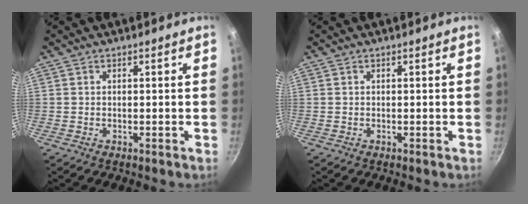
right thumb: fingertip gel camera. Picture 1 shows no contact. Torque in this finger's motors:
{"motor_torque": [-0.25, -0.04, 0.06, -0.01, 0.00]}